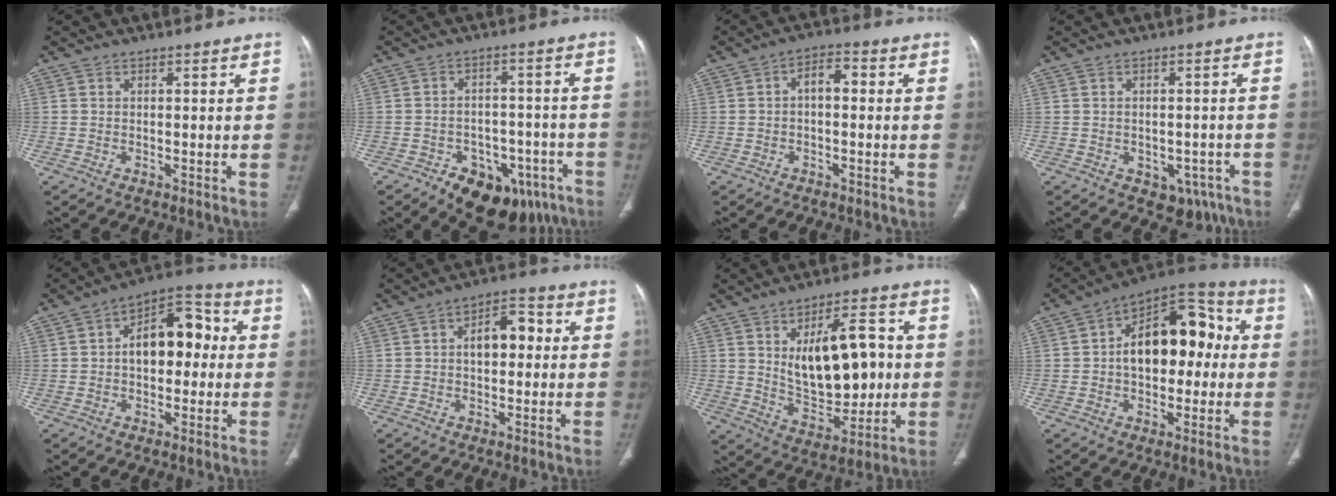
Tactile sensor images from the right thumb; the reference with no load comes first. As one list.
[{"total": 15.4, "force": [-9.0, 9.4, 8.3], "torque": [-0.071, 0.056, -0.118]}, {"total": 4.5, "force": [0.2, 2.4, 3.8], "torque": [-0.055, 0.019, -0.004]}, {"total": 6.2, "force": [-3.3, 4.4, 3.0], "torque": [-0.014, 0.023, -0.034]}, {"total": 13.6, "force": [1.1, 8.3, 10.8], "torque": [-0.124, 0.038, 0.006]}, {"total": 8.2, "force": [0.9, 4.8, 6.5], "torque": [-0.081, 0.024, 0.007]}, {"total": 17.9, "force": [2.2, 9.5, 15.1], "torque": [-0.192, -0.003, 0.049]}, {"total": 18.7, "force": [1.3, 11.3, 14.9], "torque": [-0.178, 0.046, 0.014]}]